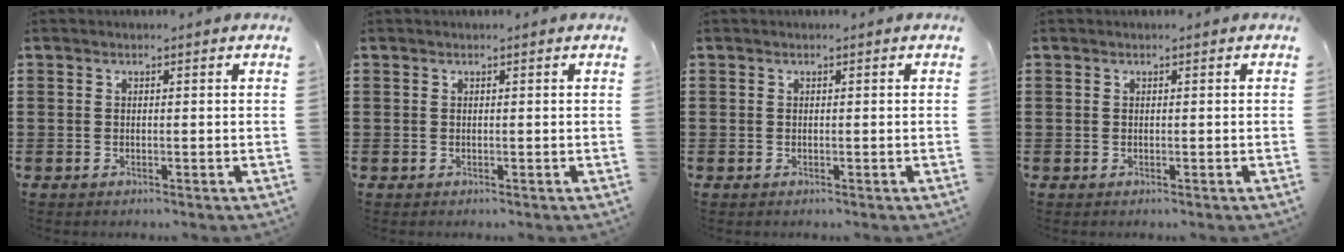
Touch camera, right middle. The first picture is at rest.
{"total": 0.0}
{"total": 0.0}
{"total": 0.0}